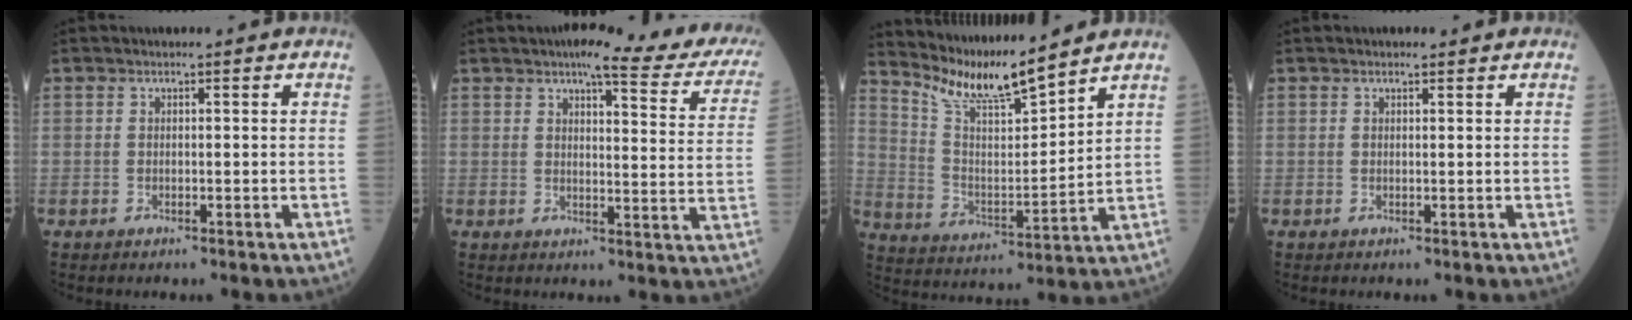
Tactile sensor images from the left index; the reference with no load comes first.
{"total": 18.1, "force": [14.9, 3.2, 9.8], "torque": [-0.105, -0.015, 0.156]}
{"total": 10.6, "force": [10.0, -0.7, 3.5], "torque": [-0.080, -0.004, 0.198]}
{"total": 0.8, "force": [0.6, 0.3, 0.4], "torque": [-0.015, 0.002, 0.007]}